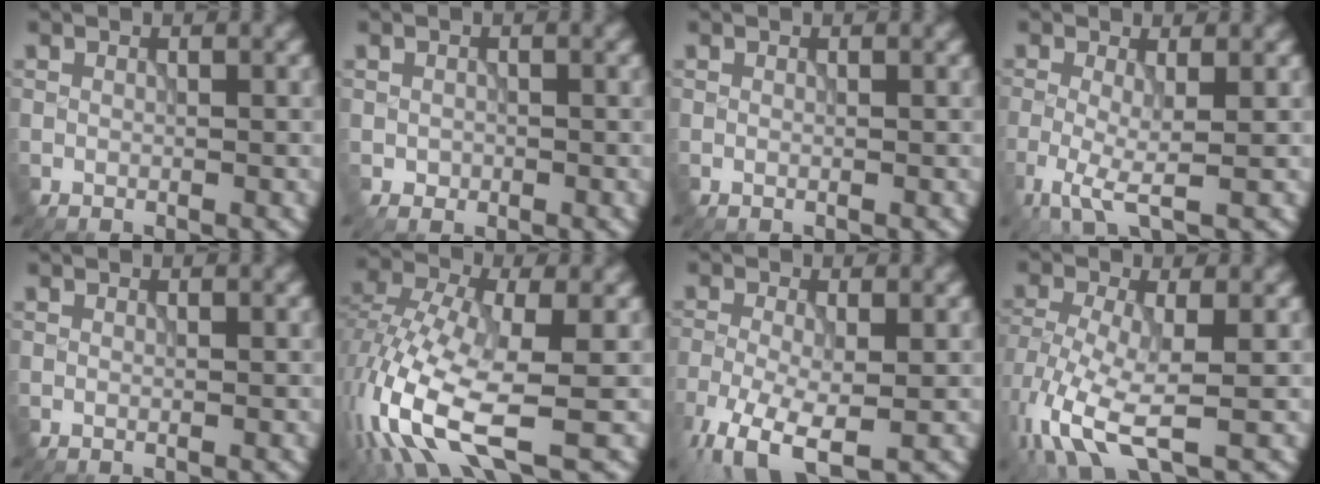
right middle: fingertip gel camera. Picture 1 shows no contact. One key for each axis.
{"total": 0.7, "fx": -0.2, "fy": 0.7, "fz": 0.0, "tx": 0.001, "ty": -0.004, "tz": -0.005}
{"total": 0.0}
{"total": 3.5, "fx": -1.2, "fy": 0.8, "fz": 3.2, "tx": -0.073, "ty": -0.009, "tz": -0.028}
{"total": 0.0}
{"total": 12.8, "fx": -5.4, "fy": 5.1, "fz": 10.4, "tx": -0.251, "ty": -0.021, "tz": -0.103}
{"total": 7.6, "fx": -4.1, "fy": 3.2, "fz": 5.6, "tx": -0.124, "ty": -0.025, "tz": -0.075}
{"total": 7.2, "fx": -2.7, "fy": 3.0, "fz": 5.9, "tx": -0.133, "ty": -0.008, "tz": -0.059}